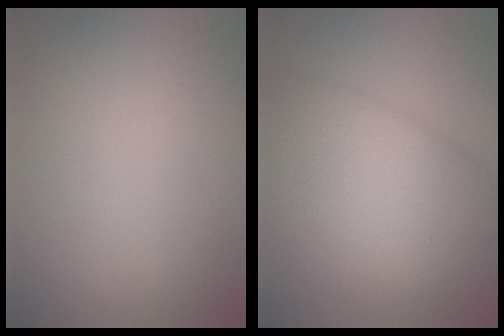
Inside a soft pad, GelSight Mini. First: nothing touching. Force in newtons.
{"total": 11.0, "press": 11.0, "slide": 0.2}